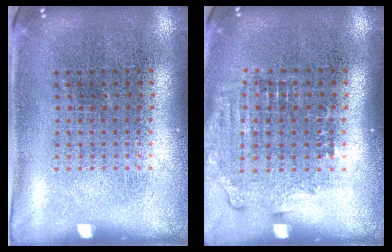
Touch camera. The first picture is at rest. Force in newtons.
{"total": 1.4, "press": 1.2, "slide": 0.6}